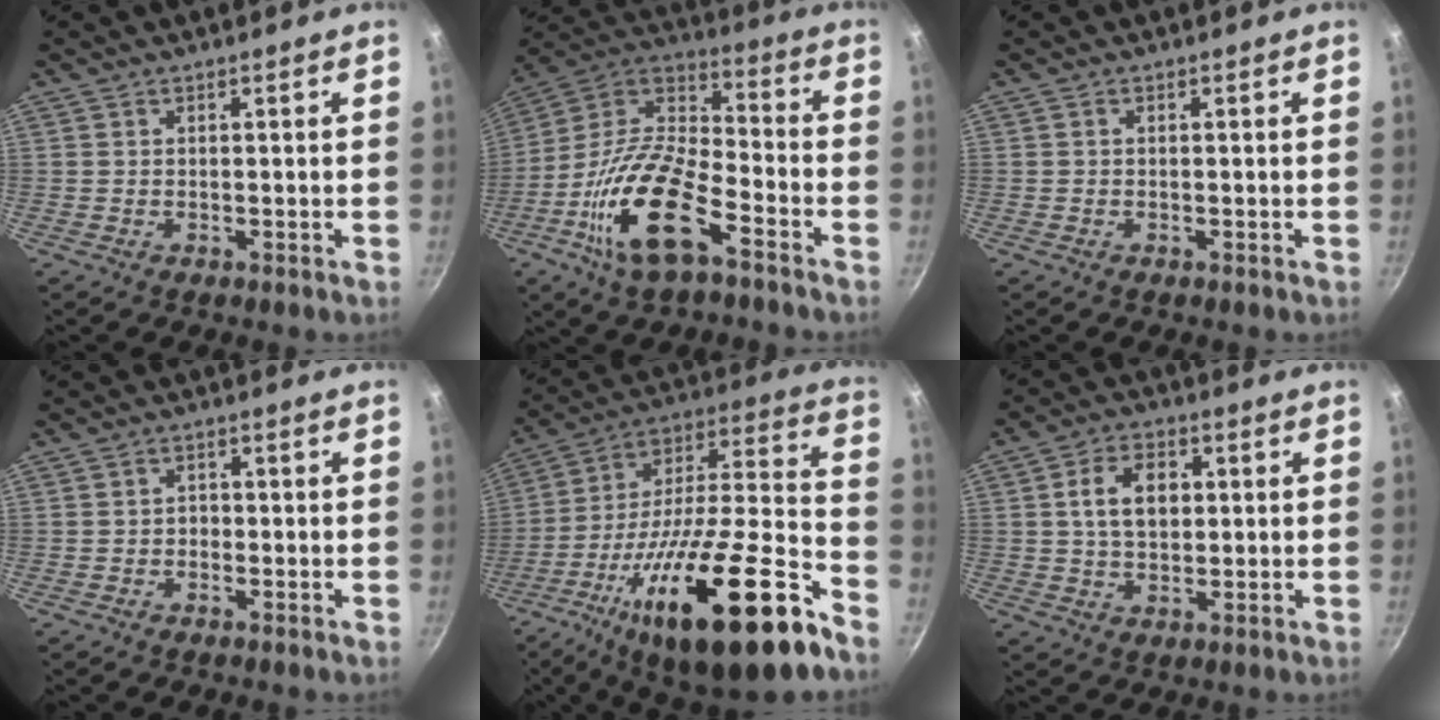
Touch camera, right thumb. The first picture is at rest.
{"total": 20.4, "force": [-9.4, 8.5, 15.9], "torque": [-0.297, 0.051, -0.196]}
{"total": 0.0}
{"total": 1.4, "force": [-0.6, 1.2, 0.6], "torque": [-0.001, 0.006, -0.011]}
{"total": 32.1, "force": [-16.7, 8.9, 25.9], "torque": [-0.370, 0.079, -0.280]}
{"total": 8.8, "force": [1.4, 6.0, 6.2], "torque": [-0.089, 0.009, 0.020]}